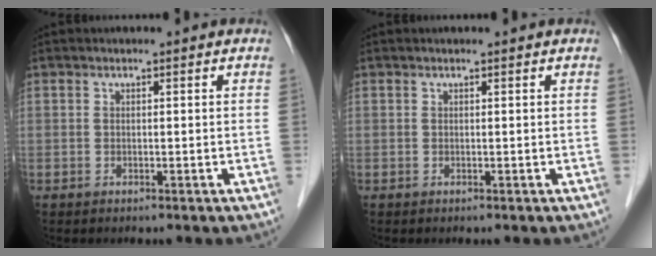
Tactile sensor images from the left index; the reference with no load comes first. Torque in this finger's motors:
{"motor_torque": [0.09, 0.01, -0.03, -0.01]}